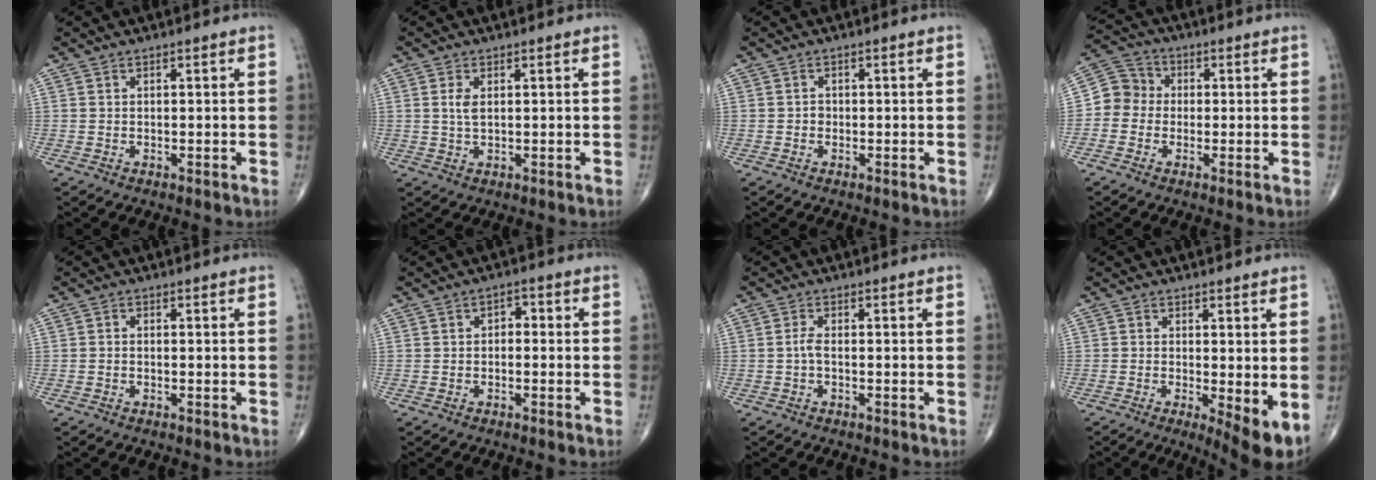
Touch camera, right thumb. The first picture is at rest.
{"total": 2.5, "force": [0.6, 1.2, 2.1], "torque": [-0.046, -0.001, 0.014]}
{"total": 0.9, "force": [-0.3, 0.8, 0.3], "torque": [0.002, 0.004, -0.008]}
{"total": 6.3, "force": [-0.7, 5.8, 2.3], "torque": [-0.022, 0.025, -0.030]}
{"total": 0.6, "force": [-0.3, 0.3, 0.3], "torque": [-0.003, 0.001, -0.010]}
{"total": 2.2, "force": [-0.3, 1.6, 1.6], "torque": [-0.011, 0.012, -0.014]}
{"total": 1.5, "force": [-0.4, 0.5, 1.4], "torque": [-0.028, 0.002, -0.011]}
{"total": 6.2, "force": [-1.1, 1.6, 5.9], "torque": [-0.091, -0.018, -0.016]}